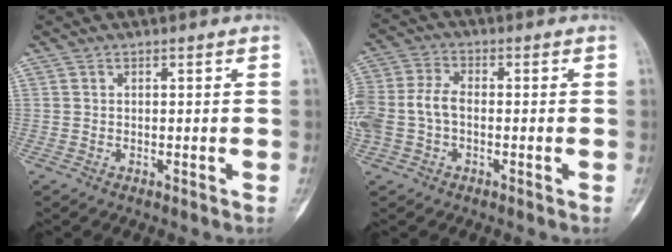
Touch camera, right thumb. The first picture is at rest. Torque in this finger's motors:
{"motor_torque": [1.12, 1.06, 0.73, -0.21, 0.12]}